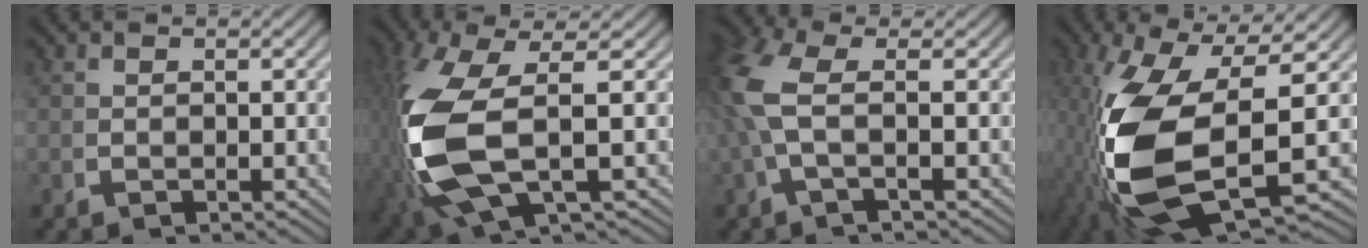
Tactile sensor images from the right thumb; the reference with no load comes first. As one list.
[{"total": 11.9, "force": [-1.1, 5.8, 10.3], "torque": [-0.253, -0.027, 0.008]}, {"total": 5.1, "force": [0.6, 2.2, 4.5], "torque": [-0.126, -0.007, 0.015]}, {"total": 16.6, "force": [-2.6, 8.9, 13.9], "torque": [-0.302, -0.056, -0.001]}]